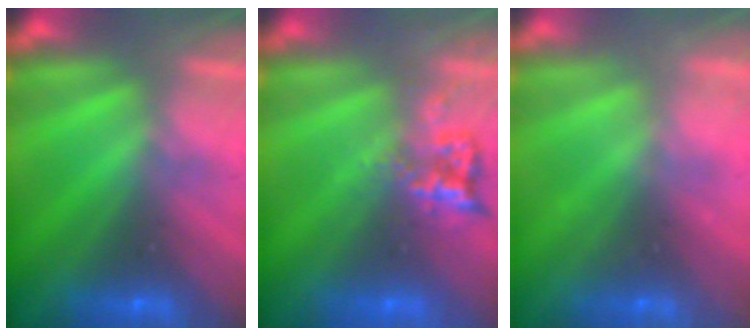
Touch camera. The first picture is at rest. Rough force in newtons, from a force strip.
{"total": 2.4}
{"total": 2.1}